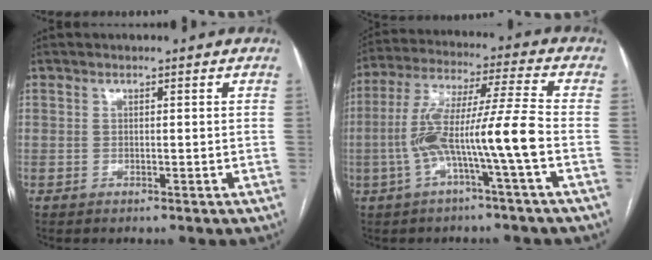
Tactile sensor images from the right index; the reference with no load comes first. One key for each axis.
{"total": 12.3, "fx": -3.4, "fy": -0.6, "fz": 11.8, "tx": -0.236, "ty": 0.023, "tz": -0.065}